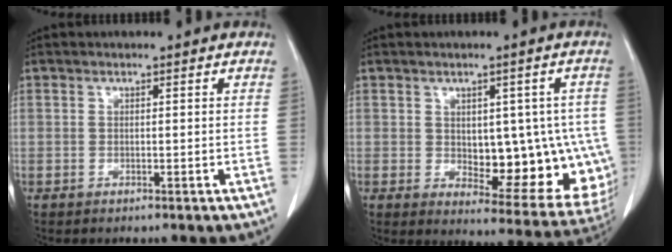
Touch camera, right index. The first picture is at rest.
{"total": 14.8, "force": [-0.9, 7.2, 12.9], "torque": [-0.125, 0.007, 0.014]}